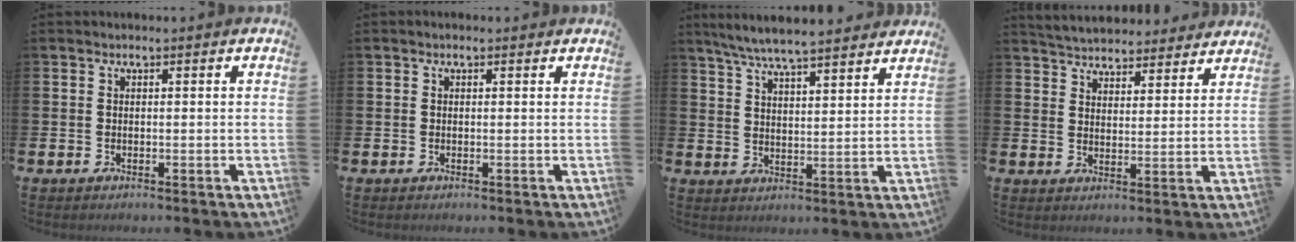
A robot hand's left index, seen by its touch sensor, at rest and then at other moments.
{"total": 0.0}
{"total": 6.7, "force": [6.4, 0.3, 2.0], "torque": [-0.061, -0.034, 0.114]}
{"total": 5.3, "force": [5.2, 1.1, -0.1], "torque": [-0.015, -0.037, 0.091]}